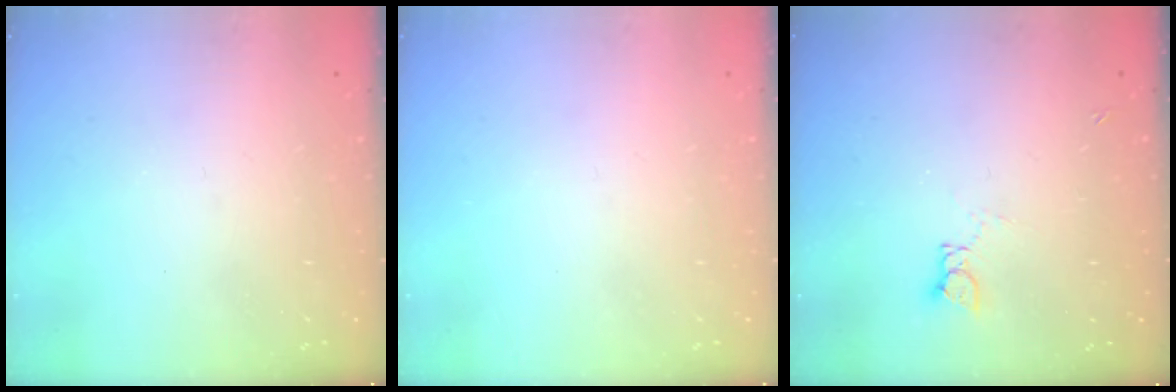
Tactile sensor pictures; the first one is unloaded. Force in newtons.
{"total": 0.0}
{"total": 3.1, "press": 3.1, "slide": 0.3}